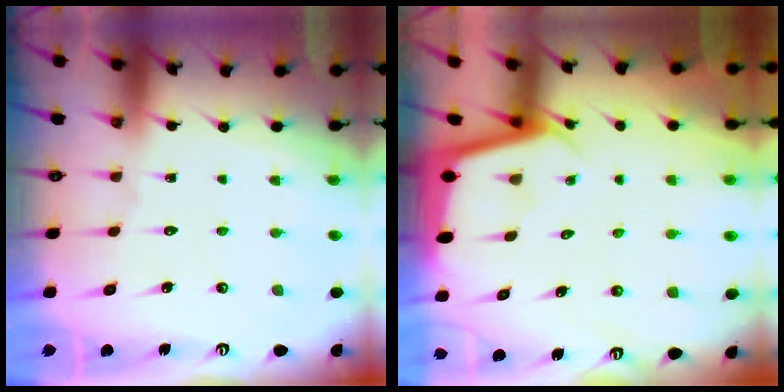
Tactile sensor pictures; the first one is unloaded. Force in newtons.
{"total": 2.3, "press": 2.3, "slide": 0.1}